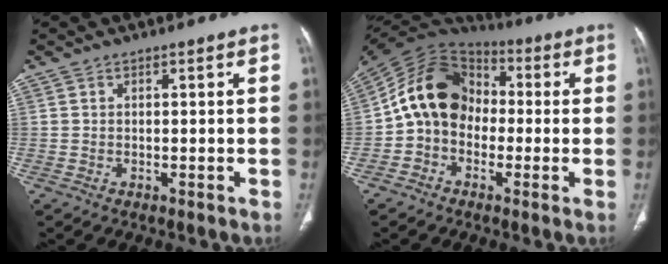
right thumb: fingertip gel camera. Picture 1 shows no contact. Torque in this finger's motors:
{"motor_torque": [0.38, 0.27, 1.43, -0.47, 0.35]}